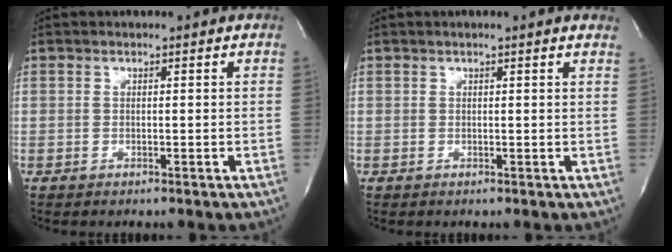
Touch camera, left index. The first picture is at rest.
{"total": 2.1, "force": [1.6, -0.1, 1.3], "torque": [-0.018, 0.010, 0.018]}